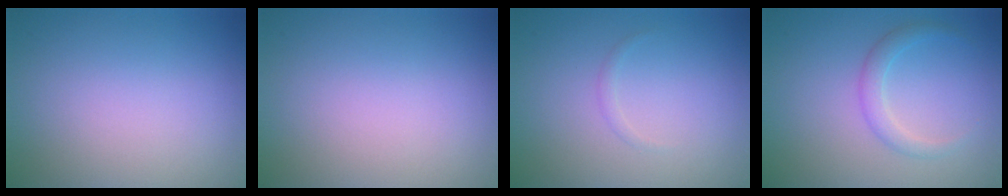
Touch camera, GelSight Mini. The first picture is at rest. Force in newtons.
{"total": 0.0}
{"total": 0.5, "press": 0.5, "slide": 0.0}
{"total": 1.7, "press": 1.7, "slide": 0.1}